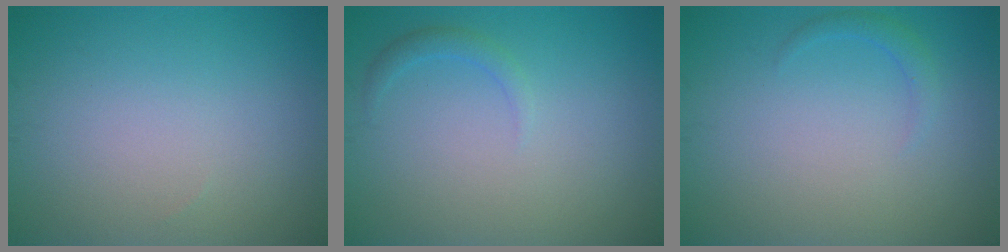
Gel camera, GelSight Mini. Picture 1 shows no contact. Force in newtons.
{"total": 1.1, "press": 1.1, "slide": 0.0}
{"total": 1.1, "press": 1.1, "slide": 0.1}